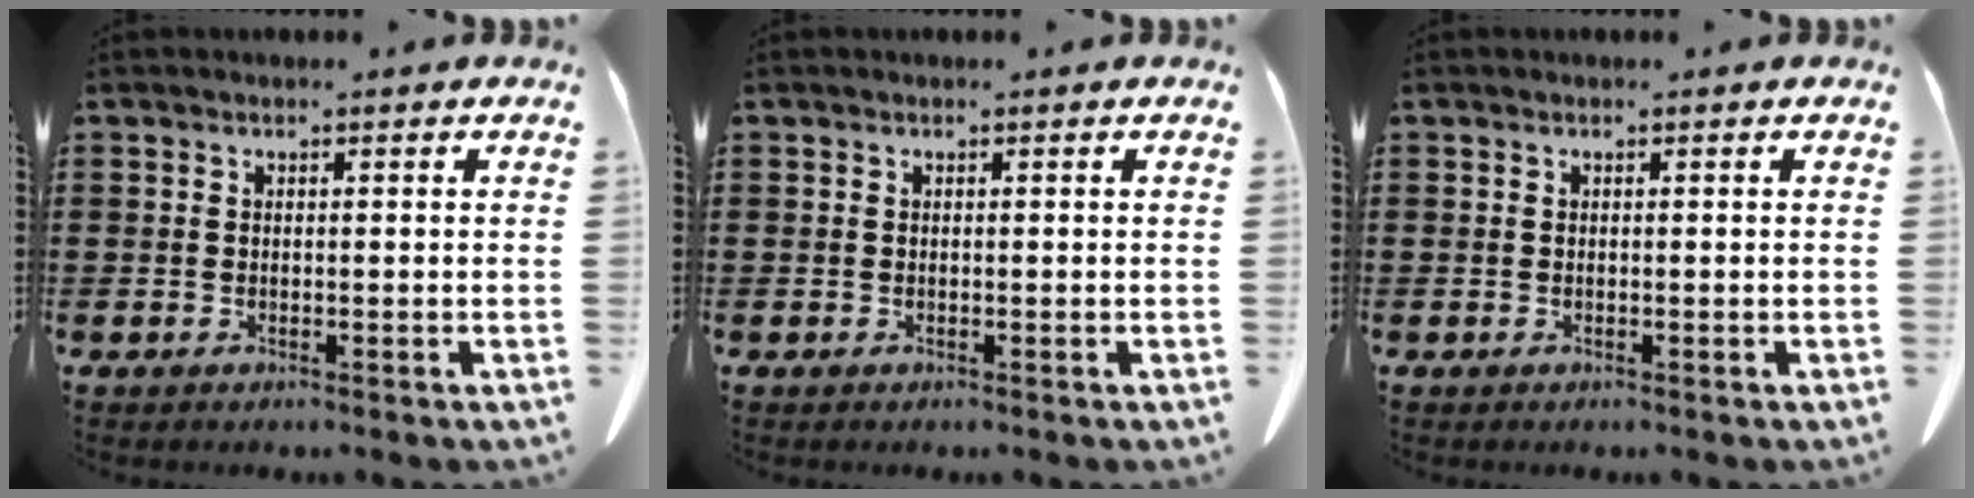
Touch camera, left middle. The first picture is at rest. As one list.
[{"total": 0.0}, {"total": 0.0}]